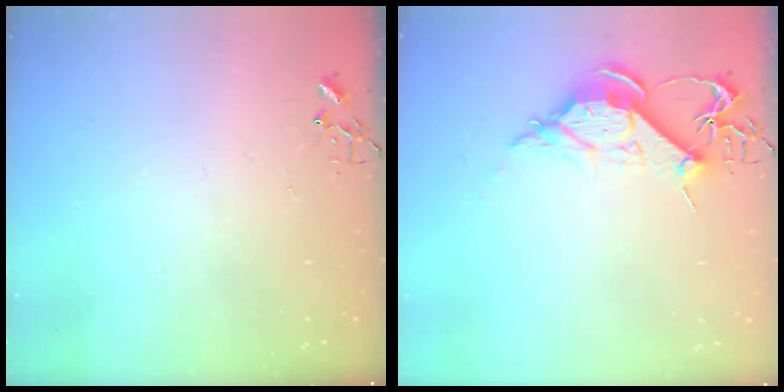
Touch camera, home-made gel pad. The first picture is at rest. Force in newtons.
{"total": 10.4, "press": 10.3, "slide": 1.1}